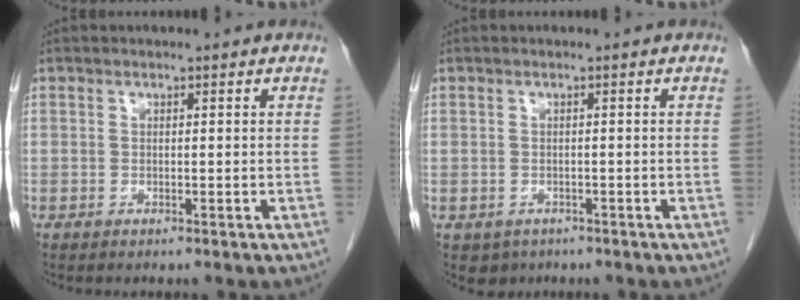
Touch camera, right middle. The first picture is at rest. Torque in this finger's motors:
{"motor_torque": [-0.02, 0.08, 0.00, 0.00]}